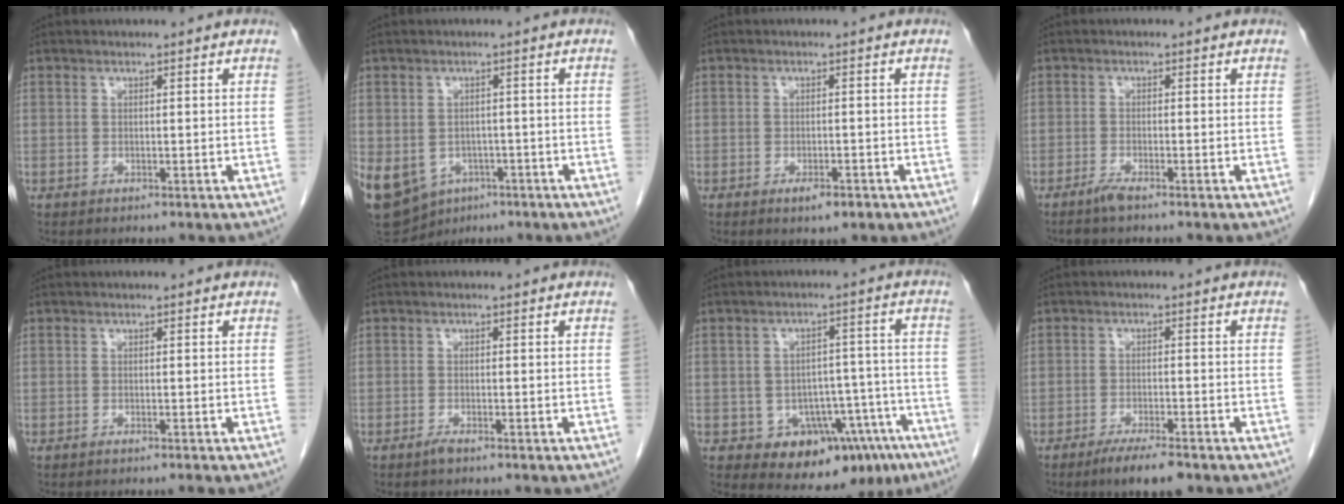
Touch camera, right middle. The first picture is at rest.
{"total": 23.6, "force": [-9.9, 18.9, 10.2], "torque": [-0.341, -0.014, -0.131]}
{"total": 3.2, "force": [-1.9, 0.8, 2.4], "torque": [-0.039, -0.002, -0.026]}
{"total": 1.8, "force": [-1.5, -0.1, 1.1], "torque": [-0.030, -0.004, -0.032]}
{"total": 0.8, "force": [-0.6, -0.2, 0.3], "torque": [-0.005, 0.001, -0.012]}
{"total": 1.1, "force": [-0.9, 0.0, 0.6], "torque": [-0.018, -0.002, -0.017]}
{"total": 13.1, "force": [-7.8, 8.0, 6.9], "torque": [-0.054, 0.038, -0.100]}
{"total": 5.6, "force": [-4.0, 0.7, 3.8], "torque": [-0.065, -0.012, -0.065]}